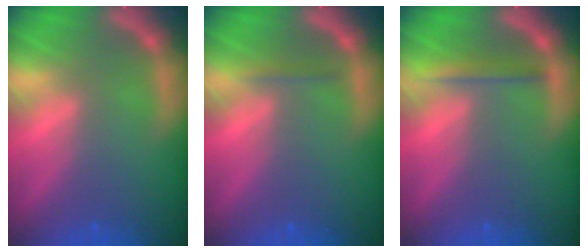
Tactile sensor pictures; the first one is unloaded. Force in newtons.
{"total": 0.9}
{"total": 2.0}